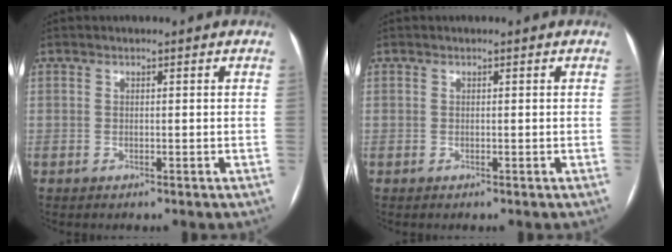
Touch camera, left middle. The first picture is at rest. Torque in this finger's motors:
{"motor_torque": [-0.01, 0.01, 0.01, 0.00]}